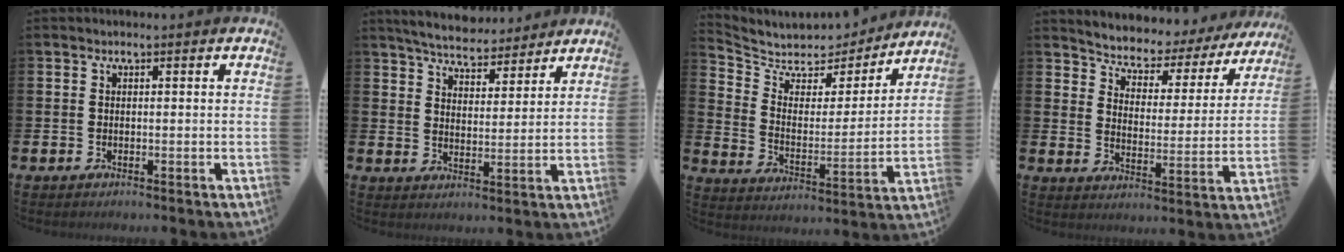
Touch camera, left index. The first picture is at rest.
{"total": 5.6, "force": [5.4, 1.1, 0.7], "torque": [-0.027, -0.033, 0.095]}
{"total": 5.8, "force": [5.2, 2.3, 0.6], "torque": [-0.049, -0.047, 0.085]}
{"total": 4.6, "force": [4.2, 1.7, 0.2], "torque": [-0.033, -0.041, 0.065]}